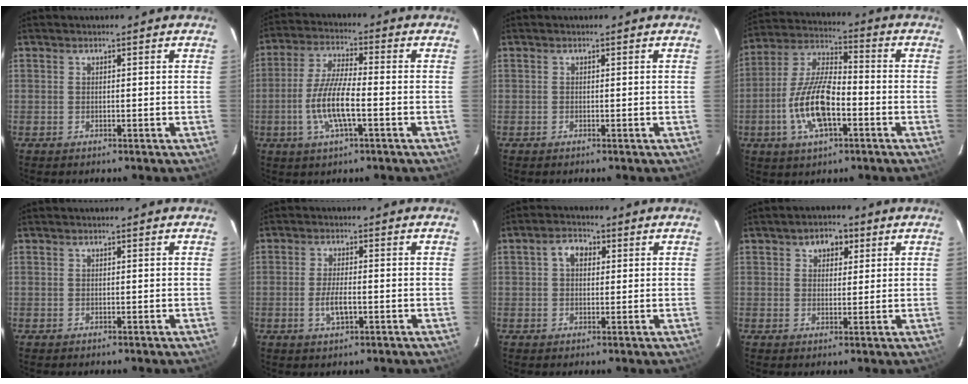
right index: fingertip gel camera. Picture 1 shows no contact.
{"total": 9.6, "force": [-2.8, 2.0, 9.0], "torque": [-0.184, -0.003, -0.056]}
{"total": 0.0}
{"total": 13.7, "force": [-4.5, 5.3, 11.8], "torque": [-0.249, 0.000, -0.087]}
{"total": 0.0}
{"total": 4.2, "force": [-1.3, 1.4, 3.7], "torque": [-0.076, -0.006, -0.022]}
{"total": 3.7, "force": [0.9, 2.8, 2.3], "torque": [-0.041, 0.016, 0.014]}
{"total": 4.3, "force": [1.9, 3.2, 2.2], "torque": [-0.027, 0.012, 0.028]}